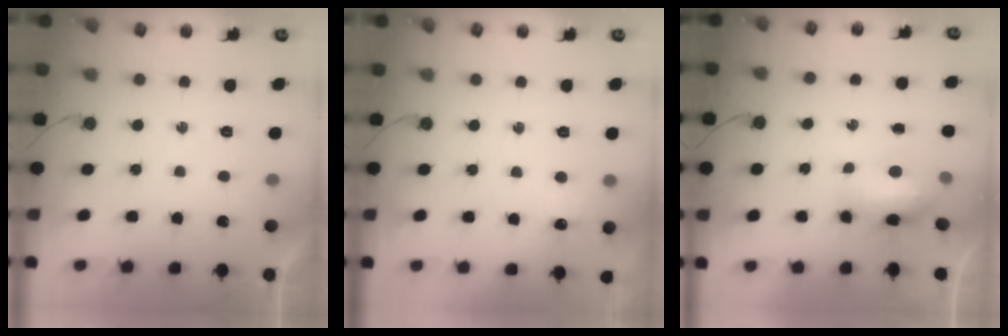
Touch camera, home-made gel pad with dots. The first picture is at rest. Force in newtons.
{"total": 6.0, "press": 6.0, "slide": 0.8}
{"total": 9.0, "press": 8.8, "slide": 1.6}